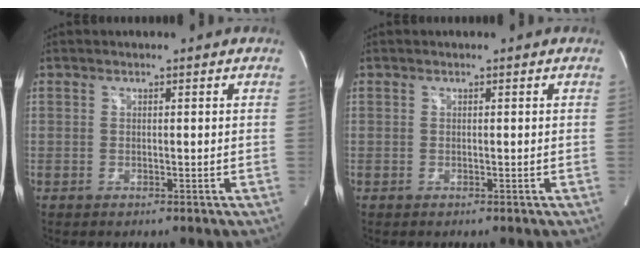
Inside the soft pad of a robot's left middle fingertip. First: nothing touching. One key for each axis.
{"total": 0.0}